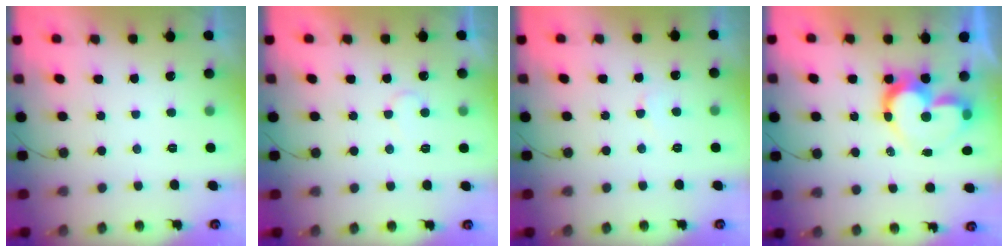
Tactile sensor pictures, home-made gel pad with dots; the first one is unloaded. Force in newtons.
{"total": 5.4, "press": 5.4, "slide": 0.4}
{"total": 3.5, "press": 3.4, "slide": 0.4}
{"total": 12.6, "press": 12.6, "slide": 1.4}